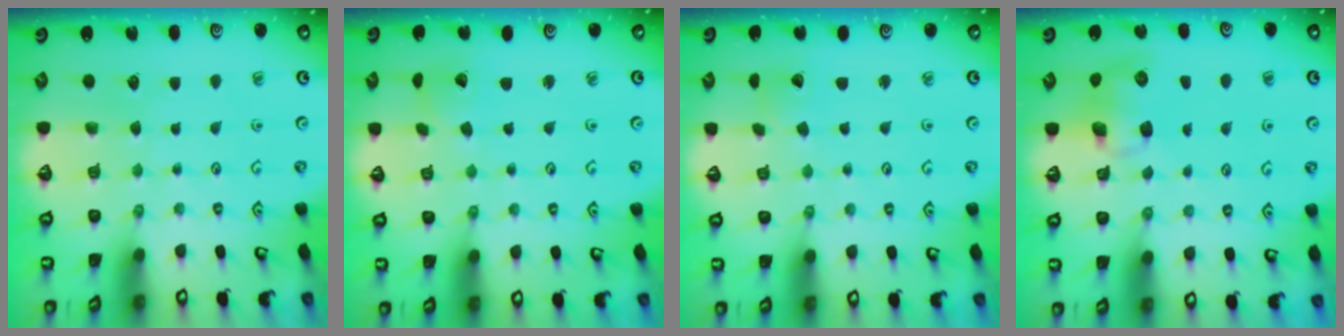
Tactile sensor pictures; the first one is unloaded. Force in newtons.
{"total": 3.3, "press": 3.3, "slide": 0.3}
{"total": 2.3, "press": 2.3, "slide": 0.2}
{"total": 8.0, "press": 8.0, "slide": 1.0}